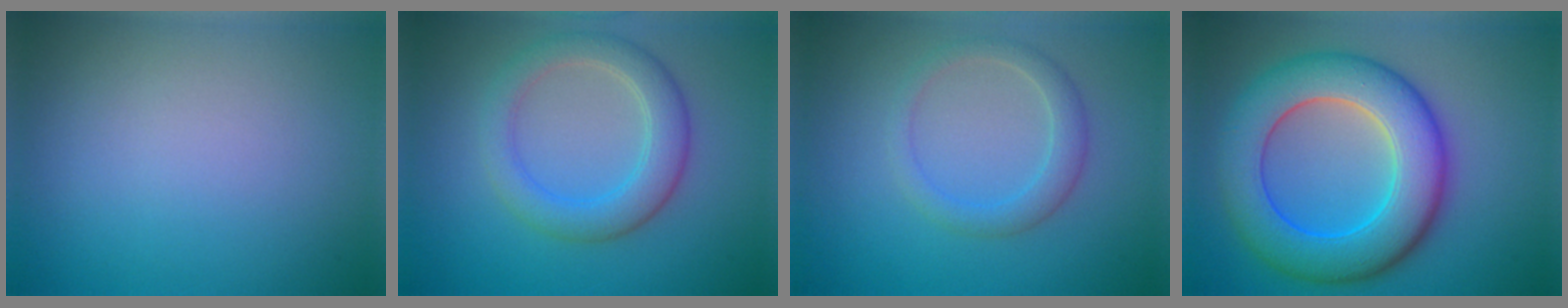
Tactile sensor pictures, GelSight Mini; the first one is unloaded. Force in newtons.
{"total": 4.2, "press": 4.2, "slide": 0.2}
{"total": 2.4, "press": 2.4, "slide": 0.0}
{"total": 9.7, "press": 9.7, "slide": 0.1}